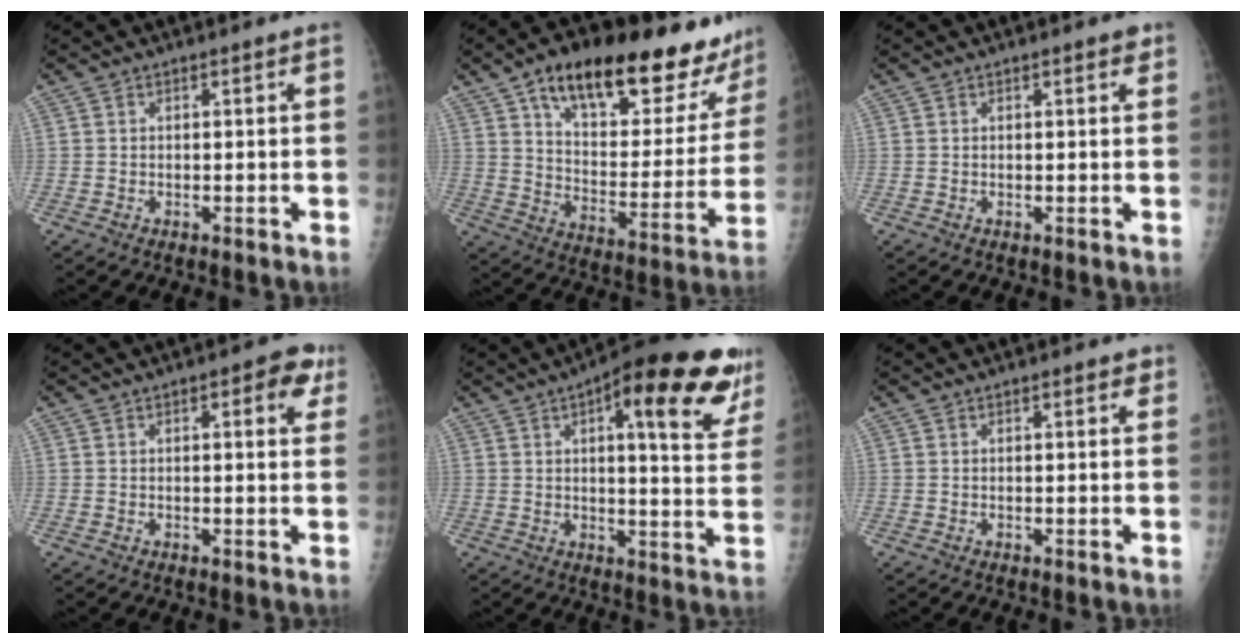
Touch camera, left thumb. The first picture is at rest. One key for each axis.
{"total": 29.1, "fx": 19.4, "fy": 10.4, "fz": 19.0, "tx": -0.241, "ty": -0.054, "tz": 0.290}
{"total": 1.4, "fx": 0.8, "fy": 0.5, "fz": 1.0, "tx": -0.009, "ty": -0.001, "tz": 0.008}
{"total": 5.4, "fx": 2.3, "fy": 2.2, "fz": 4.4, "tx": -0.030, "ty": -0.002, "tz": 0.019}
{"total": 22.4, "fx": 11.1, "fy": 6.9, "fz": 18.2, "tx": -0.212, "ty": -0.021, "tz": 0.138}
{"total": 1.8, "fx": 1.0, "fy": 0.7, "fz": 1.2, "tx": -0.010, "ty": -0.002, "tz": 0.011}